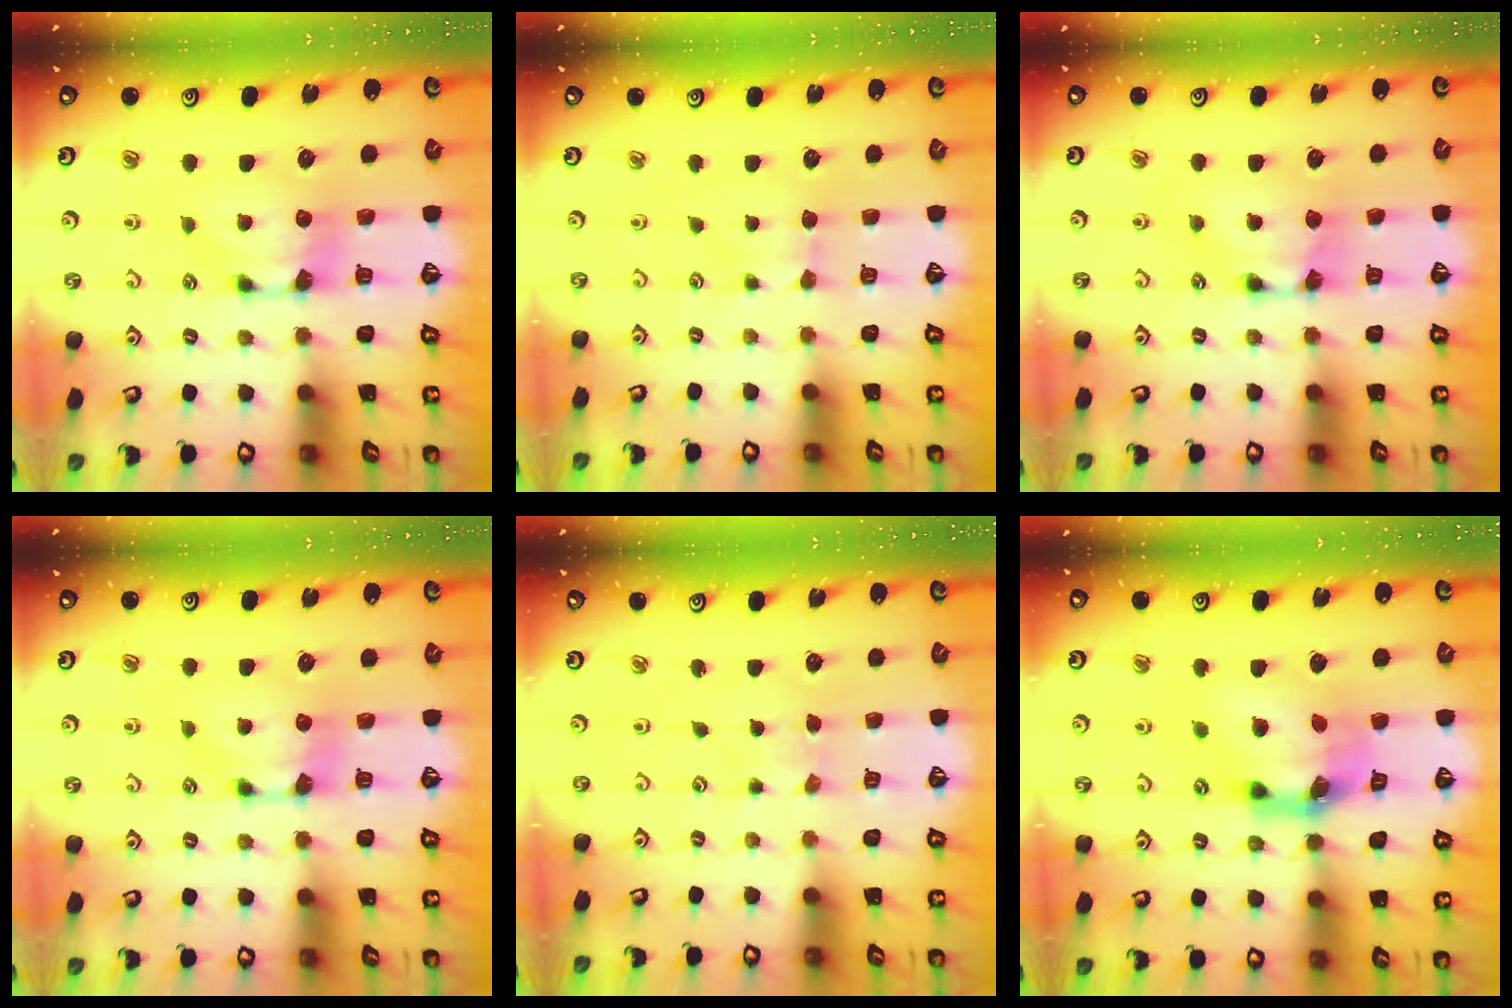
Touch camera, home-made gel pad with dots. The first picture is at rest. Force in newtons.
{"total": 2.5, "press": 2.4, "slide": 0.4}
{"total": 1.5, "press": 1.5, "slide": 0.1}
{"total": 0.0}
{"total": 3.6, "press": 3.6, "slide": 0.1}
{"total": 9.2, "press": 8.8, "slide": 2.6}